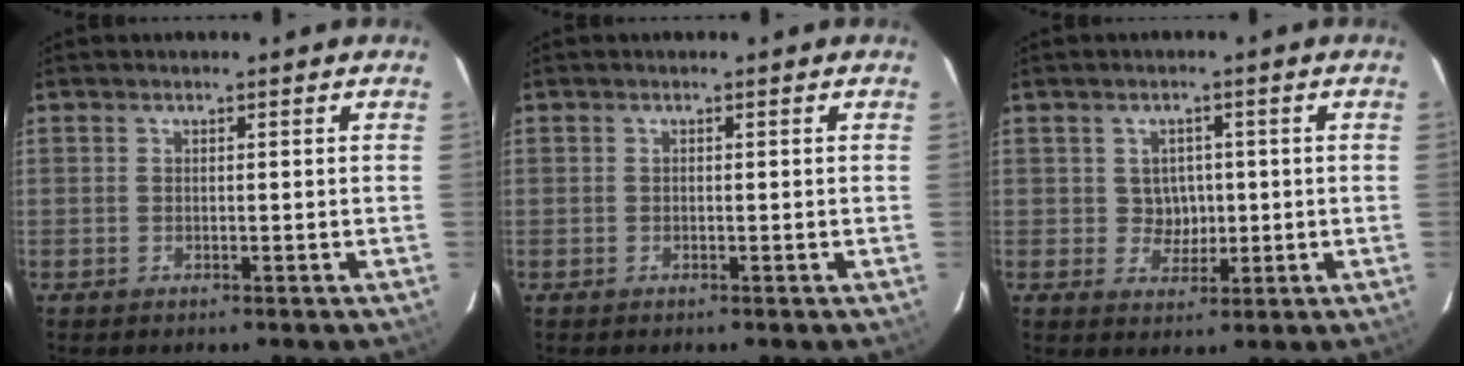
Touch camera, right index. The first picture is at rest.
{"total": 0.0}
{"total": 3.7, "force": [0.2, 3.6, 1.1], "torque": [-0.020, 0.010, 0.006]}